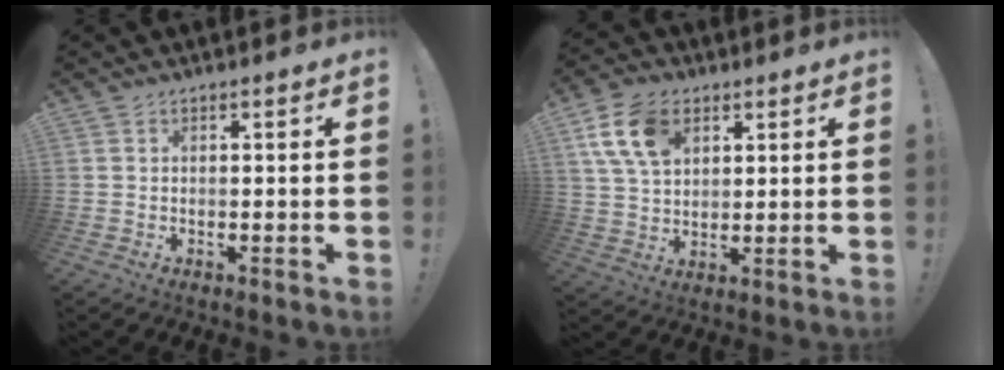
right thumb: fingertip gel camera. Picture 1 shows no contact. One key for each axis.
{"total": 12.7, "fx": 5.4, "fy": 8.5, "fz": 7.7, "tx": -0.150, "ty": -0.003, "tz": 0.104}